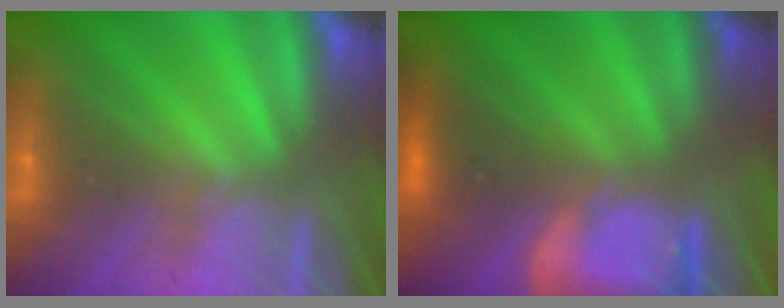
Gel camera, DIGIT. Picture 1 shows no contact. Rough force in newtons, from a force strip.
{"total": 6.3}